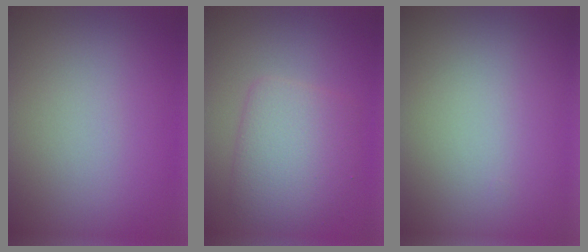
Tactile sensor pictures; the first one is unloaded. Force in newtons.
{"total": 4.6, "press": 4.6, "slide": 0.1}
{"total": 0.0}